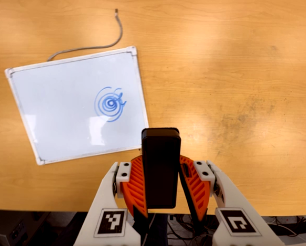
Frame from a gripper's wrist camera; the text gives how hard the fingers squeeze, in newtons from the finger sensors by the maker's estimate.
{"total": 5.6, "left": 5.1, "right": 6.1}